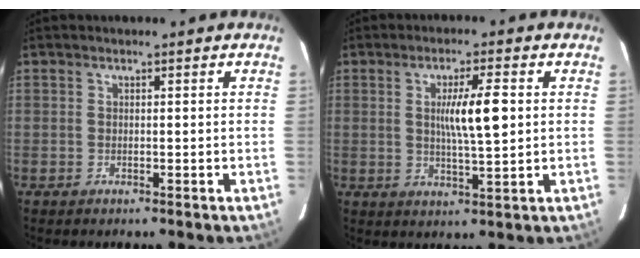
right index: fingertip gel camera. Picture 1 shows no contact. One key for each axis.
{"total": 7.0, "fx": 1.0, "fy": 0.5, "fz": 6.9, "tx": -0.119, "ty": 0.000, "tz": 0.019}